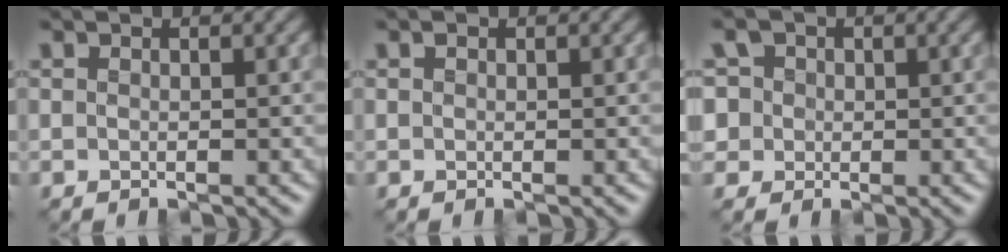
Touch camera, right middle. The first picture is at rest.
{"total": 0.0}
{"total": 4.8, "force": [1.7, 4.2, 1.7], "torque": [-0.041, 0.016, 0.015]}